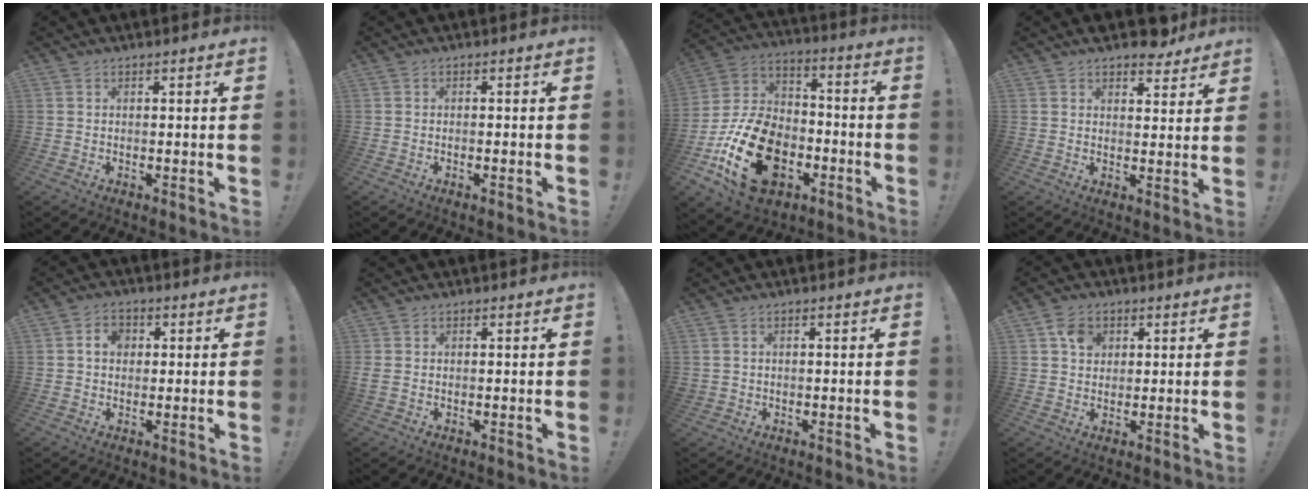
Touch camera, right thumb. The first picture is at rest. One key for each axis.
{"total": 1.1, "fx": -0.9, "fy": 0.0, "fz": 0.6, "tx": -0.013, "ty": 0.002, "tz": -0.015}
{"total": 24.7, "fx": -9.1, "fy": 16.2, "fz": 16.2, "tx": -0.292, "ty": 0.059, "tz": -0.140}
{"total": 6.9, "fx": 5.9, "fy": 2.6, "fz": 2.2, "tx": -0.015, "ty": -0.039, "tz": 0.106}
{"total": 5.2, "fx": 1.0, "fy": 4.0, "fz": 3.2, "tx": -0.047, "ty": 0.007, "tz": 0.016}
{"total": 1.3, "fx": 0.3, "fy": 1.0, "fz": 0.8, "tx": -0.008, "ty": 0.001, "tz": 0.006}
{"total": 1.0, "fx": 0.0, "fy": 0.9, "fz": 0.2, "tx": -0.010, "ty": 0.004, "tz": 0.001}
{"total": 6.1, "fx": 2.3, "fy": 4.9, "fz": 2.8, "tx": -0.042, "ty": 0.006, "tz": 0.043}